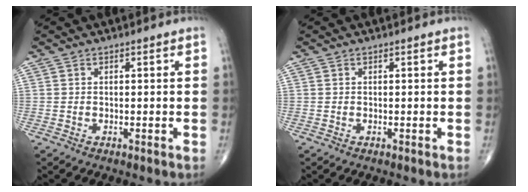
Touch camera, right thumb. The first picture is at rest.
{"total": 0.0}